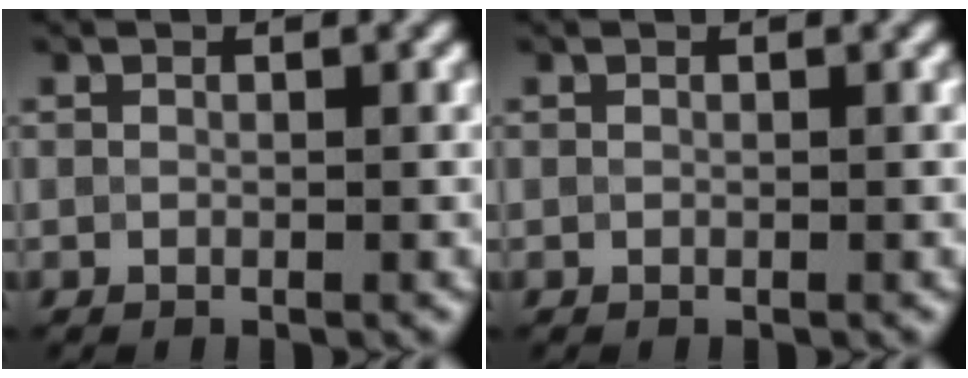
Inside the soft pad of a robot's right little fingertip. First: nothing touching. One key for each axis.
{"total": 0.0}